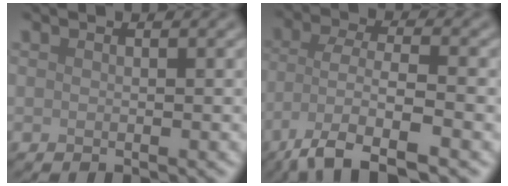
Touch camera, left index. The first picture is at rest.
{"total": 7.4, "force": [-4.6, 2.0, 5.5], "torque": [-0.105, -0.006, -0.089]}